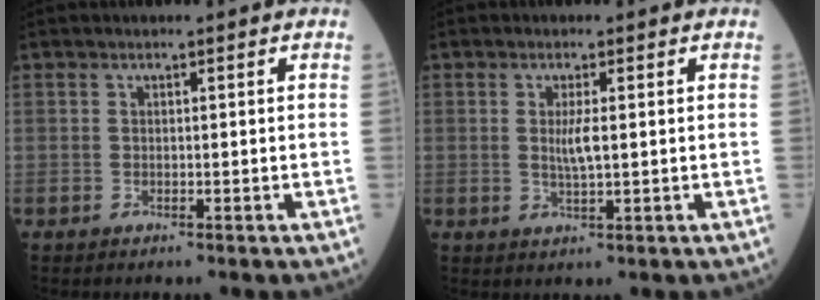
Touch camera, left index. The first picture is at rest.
{"total": 2.7, "force": [0.3, 0.3, 2.7], "torque": [-0.057, -0.004, 0.007]}